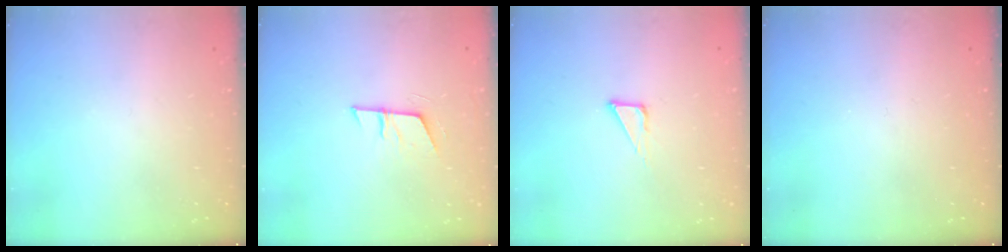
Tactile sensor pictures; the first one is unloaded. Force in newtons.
{"total": 6.6, "press": 6.6, "slide": 0.4}
{"total": 3.7, "press": 3.7, "slide": 0.2}
{"total": 0.0}